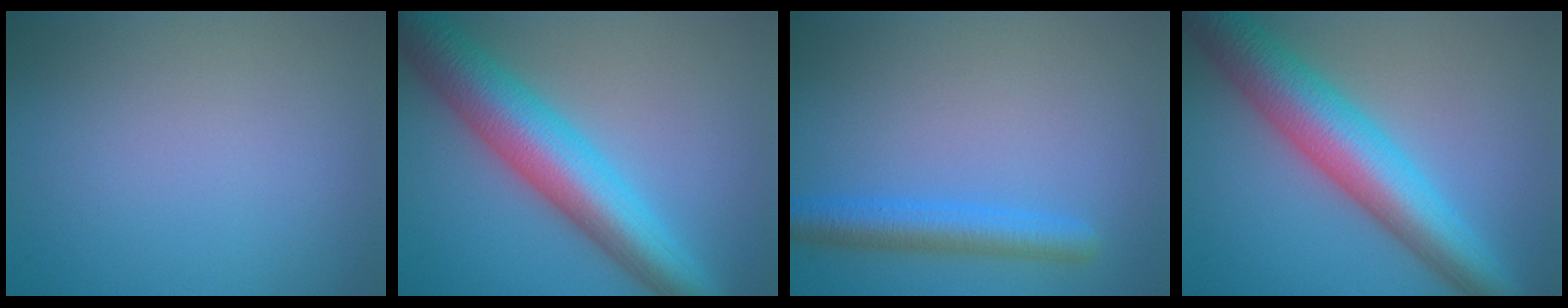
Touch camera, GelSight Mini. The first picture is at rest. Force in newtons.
{"total": 9.5, "press": 9.5, "slide": 0.4}
{"total": 3.8, "press": 3.8, "slide": 0.2}
{"total": 9.2, "press": 9.2, "slide": 0.1}